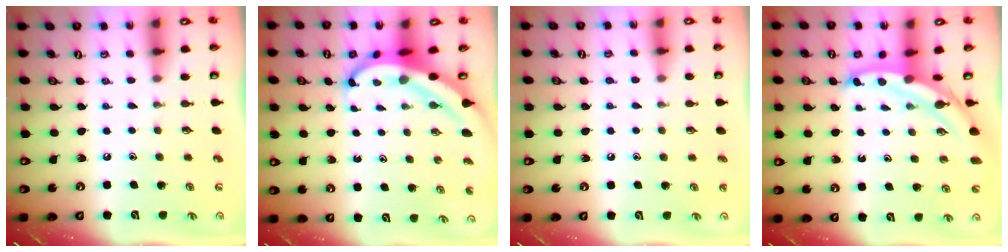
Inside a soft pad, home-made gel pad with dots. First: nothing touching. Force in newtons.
{"total": 6.8, "press": 6.8, "slide": 0.7}
{"total": 2.9, "press": 2.8, "slide": 0.3}
{"total": 6.3, "press": 6.3, "slide": 0.6}